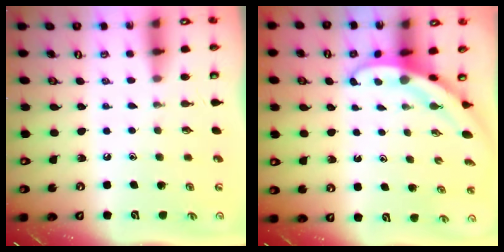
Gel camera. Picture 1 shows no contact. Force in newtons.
{"total": 3.8, "press": 3.8, "slide": 0.1}